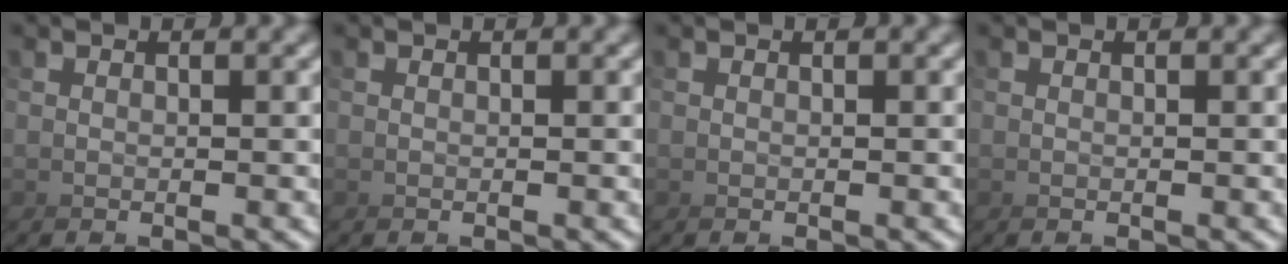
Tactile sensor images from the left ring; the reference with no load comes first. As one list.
[{"total": 0.0}, {"total": 0.0}, {"total": 0.0}]